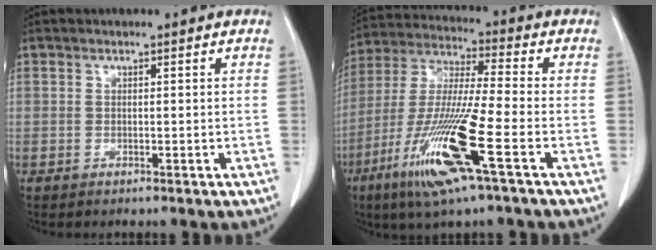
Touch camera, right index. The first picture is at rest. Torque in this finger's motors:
{"motor_torque": [2.03, -0.09, 0.63, 0.21]}